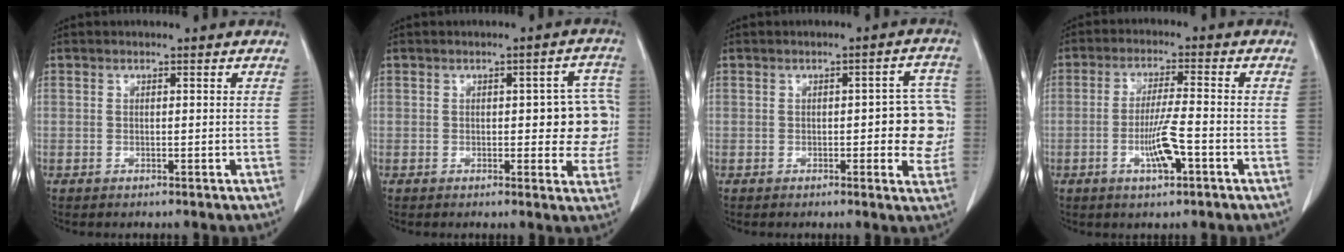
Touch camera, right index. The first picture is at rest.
{"total": 7.5, "force": [0.1, 3.1, 6.8], "torque": [-0.058, 0.020, 0.002]}
{"total": 7.3, "force": [-0.4, 2.7, 6.8], "torque": [-0.058, 0.015, -0.007]}
{"total": 6.4, "force": [-2.4, 0.4, 5.9], "torque": [-0.112, -0.005, -0.042]}